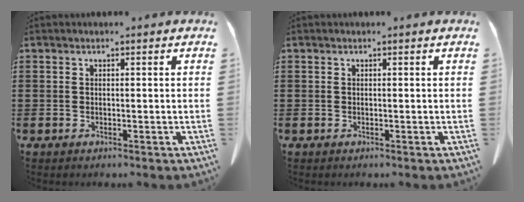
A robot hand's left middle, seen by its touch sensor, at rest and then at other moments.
{"total": 0.0}